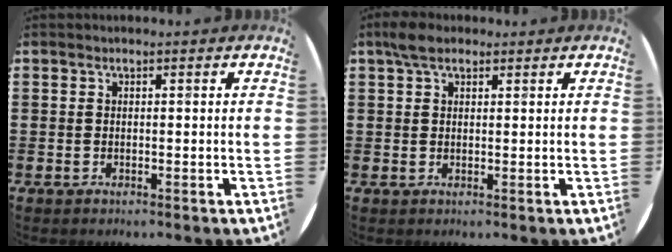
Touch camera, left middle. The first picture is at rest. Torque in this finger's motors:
{"motor_torque": [0.76, -0.85, 0.06, 0.02]}